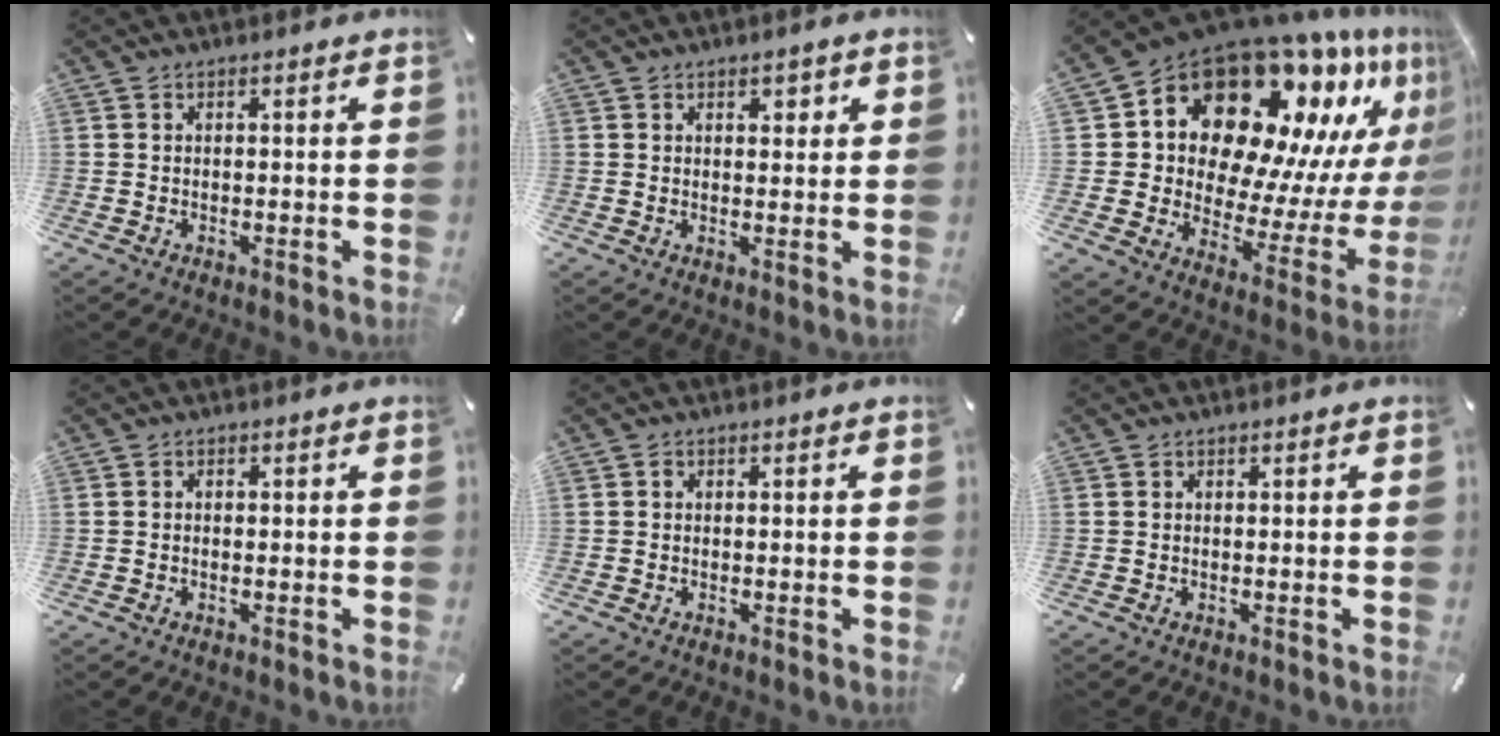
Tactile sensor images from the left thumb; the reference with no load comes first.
{"total": 2.1, "force": [1.2, 1.4, 1.0], "torque": [-0.005, -0.003, 0.015]}
{"total": 20.9, "force": [15.2, 10.8, 9.4], "torque": [-0.130, -0.148, 0.267]}
{"total": 0.7, "force": [-0.2, 0.5, 0.4], "torque": [-0.009, 0.001, -0.005]}
{"total": 0.5, "force": [0.0, 0.5, 0.2], "torque": [-0.003, 0.004, -0.001]}
{"total": 0.0}